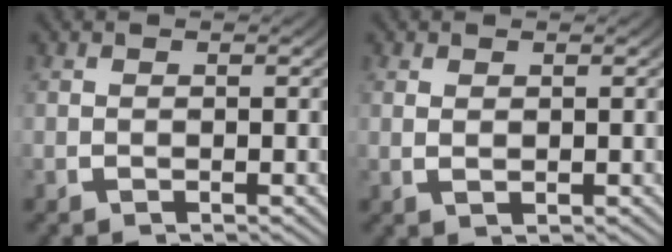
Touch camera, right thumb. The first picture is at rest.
{"total": 0.7, "force": [0.4, 0.2, 0.5], "torque": [-0.012, -0.005, 0.014]}